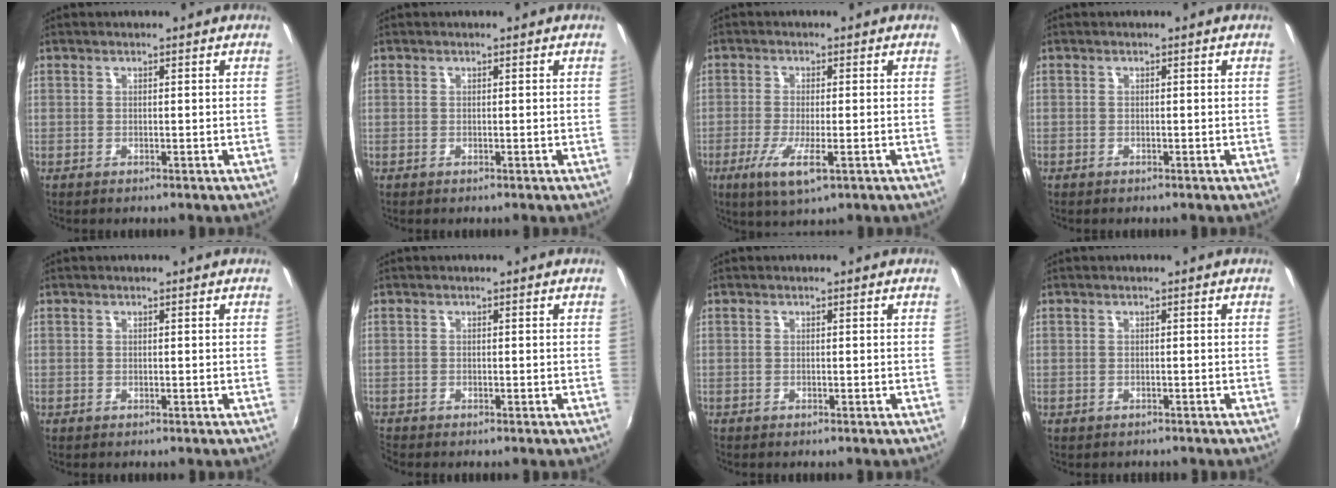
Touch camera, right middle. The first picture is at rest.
{"total": 0.0}
{"total": 6.8, "force": [-3.0, 1.3, 6.0], "torque": [-0.128, -0.020, -0.053]}
{"total": 0.7, "force": [-0.5, 0.5, -0.1], "torque": [-0.002, 0.003, -0.007]}
{"total": 0.0}
{"total": 0.8, "force": [-0.8, 0.1, 0.0], "torque": [-0.002, -0.006, -0.020]}
{"total": 0.0}
{"total": 0.9, "force": [-0.7, 0.6, 0.0], "torque": [-0.004, -0.001, -0.009]}